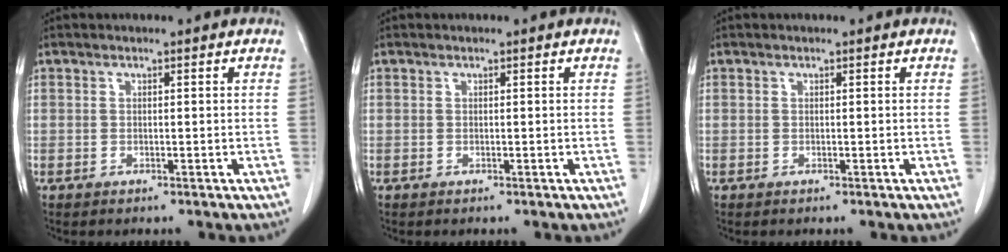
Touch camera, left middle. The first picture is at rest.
{"total": 0.0}
{"total": 0.0}